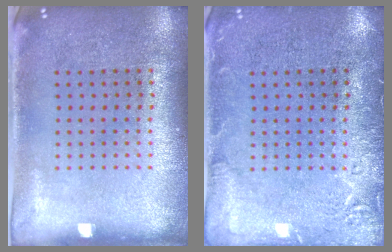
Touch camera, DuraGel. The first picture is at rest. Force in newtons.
{"total": 2.4, "press": 2.4, "slide": 0.4}